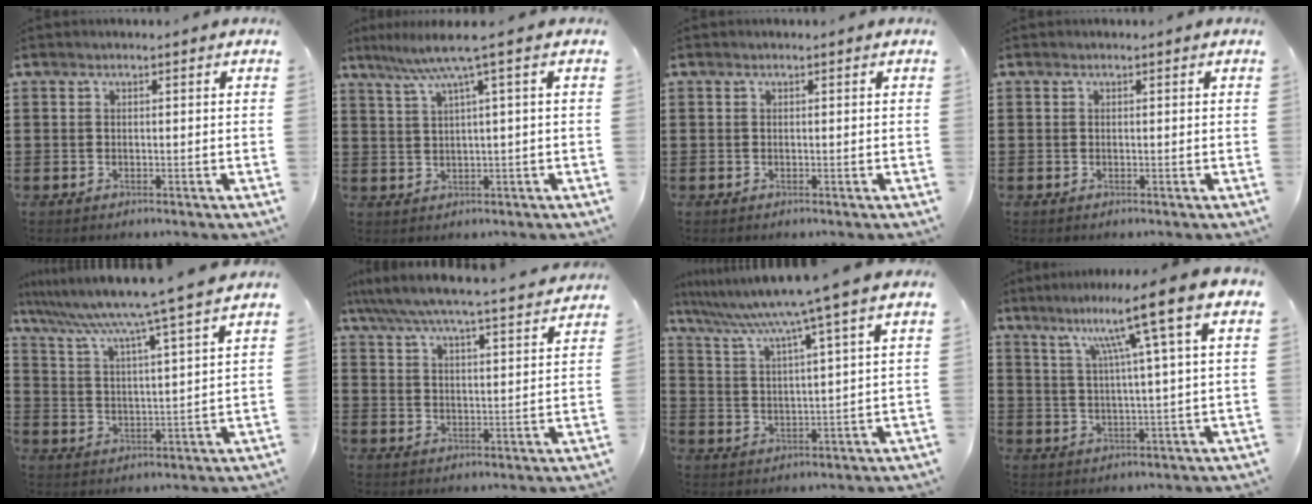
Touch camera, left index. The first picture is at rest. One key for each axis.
{"total": 5.5, "fx": 2.1, "fy": -0.5, "fz": 5.1, "tx": -0.105, "ty": -0.010, "tz": 0.031}
{"total": 0.0}
{"total": 0.0}
{"total": 7.1, "fx": 6.0, "fy": -1.9, "fz": 3.3, "tx": -0.089, "ty": -0.052, "tz": 0.091}
{"total": 5.5, "fx": 5.1, "fy": -0.2, "fz": 2.1, "tx": -0.063, "ty": -0.039, "tz": 0.083}
{"total": 7.2, "fx": 5.5, "fy": -1.6, "fz": 4.4, "tx": -0.107, "ty": -0.041, "tz": 0.084}
{"total": 10.7, "fx": 5.8, "fy": -1.0, "fz": 8.9, "tx": -0.172, "ty": -0.020, "tz": 0.081}